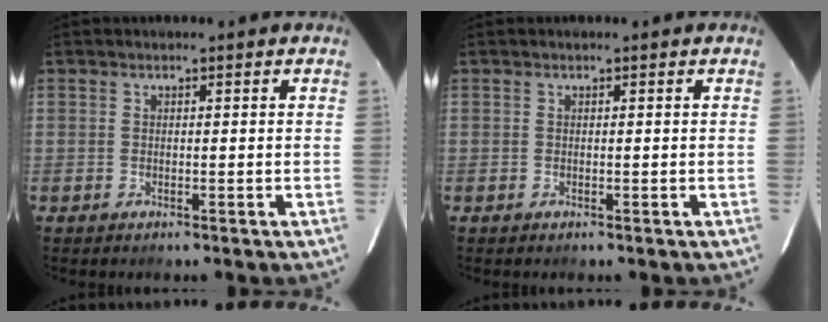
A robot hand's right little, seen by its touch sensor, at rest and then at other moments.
{"total": 0.0}